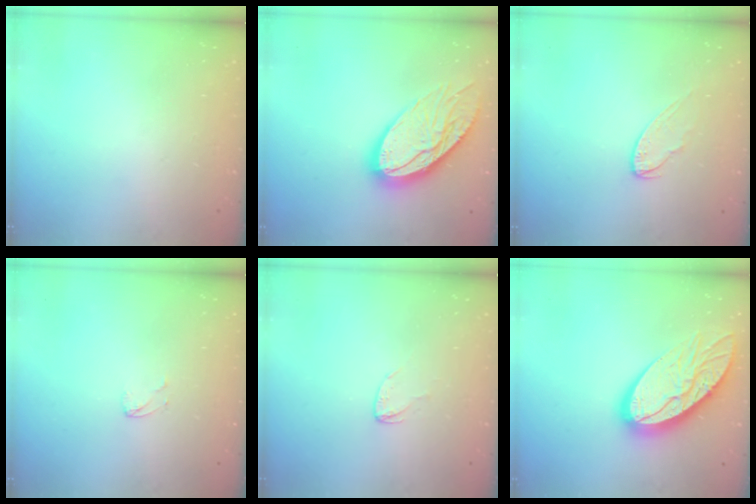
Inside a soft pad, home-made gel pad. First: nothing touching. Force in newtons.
{"total": 18.6, "press": 18.5, "slide": 1.2}
{"total": 6.5, "press": 6.5, "slide": 0.1}
{"total": 2.9, "press": 2.9, "slide": 0.2}
{"total": 3.3, "press": 3.3, "slide": 0.3}
{"total": 17.2, "press": 17.2, "slide": 1.5}